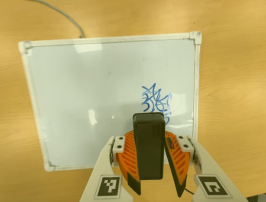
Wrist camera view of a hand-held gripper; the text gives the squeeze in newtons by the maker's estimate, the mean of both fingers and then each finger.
{"total": 9.8, "left": 9.8, "right": 9.8}